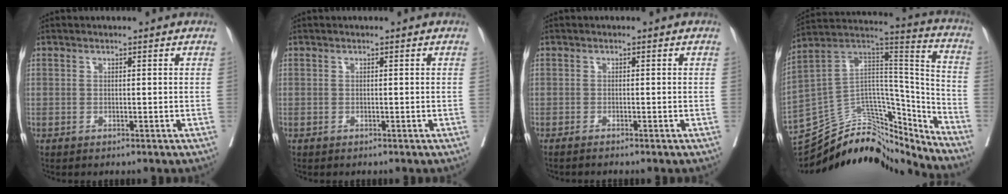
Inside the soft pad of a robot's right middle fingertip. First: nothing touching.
{"total": 0.0}
{"total": 1.7, "force": [-1.5, -0.3, 0.8], "torque": [-0.013, 0.000, -0.020]}
{"total": 20.9, "force": [-19.2, 6.1, 5.8], "torque": [-0.104, 0.075, -0.312]}